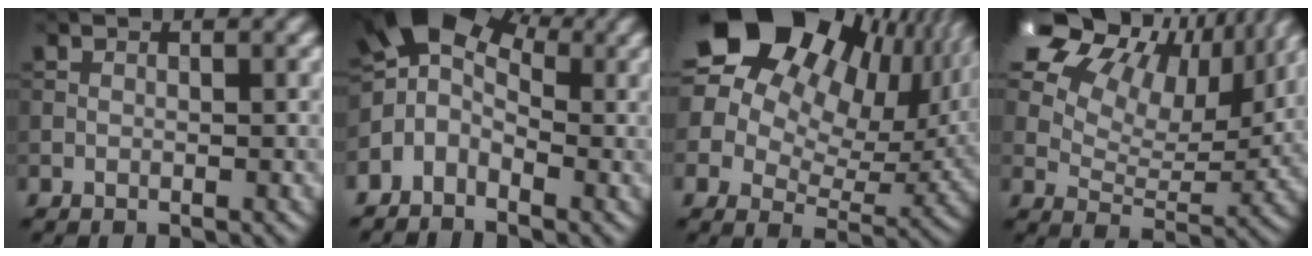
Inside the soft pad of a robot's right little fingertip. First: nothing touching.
{"total": 5.6, "force": [-1.3, 4.1, 3.7], "torque": [-0.056, 0.015, -0.047]}
{"total": 21.5, "force": [9.8, 15.2, 11.6], "torque": [-0.239, 0.058, 0.160]}
{"total": 15.1, "force": [9.5, 8.1, 8.5], "torque": [-0.172, 0.036, 0.146]}